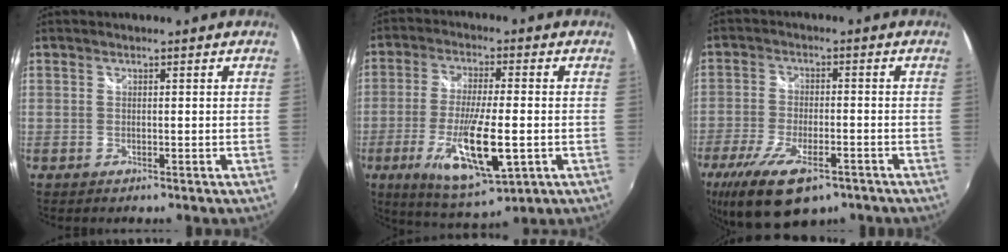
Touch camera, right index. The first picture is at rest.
{"total": 15.2, "force": [-4.6, 3.5, 14.1], "torque": [-0.275, -0.033, -0.076]}
{"total": 15.2, "force": [-9.6, 5.9, 10.2], "torque": [-0.221, -0.048, -0.161]}